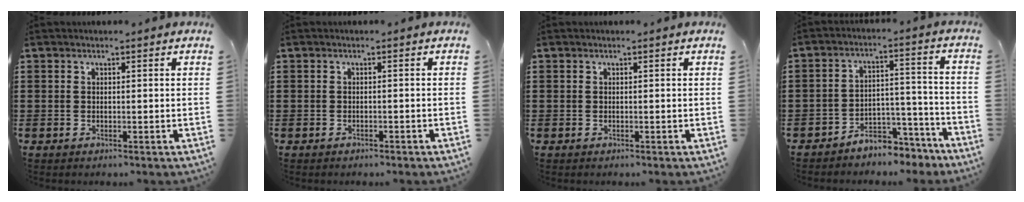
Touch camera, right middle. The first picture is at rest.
{"total": 0.6, "force": [-0.6, 0.1, 0.1], "torque": [-0.006, -0.002, -0.011]}
{"total": 0.0}
{"total": 5.2, "force": [-4.9, 1.5, 0.7], "torque": [-0.013, 0.017, -0.097]}